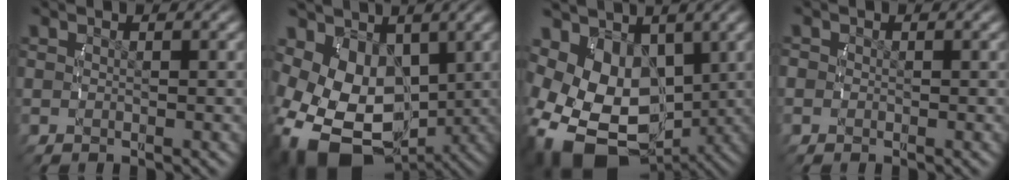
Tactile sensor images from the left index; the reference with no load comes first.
{"total": 13.3, "force": [-2.1, 9.9, 8.6], "torque": [-0.208, -0.060, -0.010]}
{"total": 15.1, "force": [-2.7, 11.4, 9.6], "torque": [-0.229, -0.067, -0.019]}
{"total": 1.5, "force": [-0.1, 1.4, 0.3], "torque": [-0.014, 0.000, -0.006]}